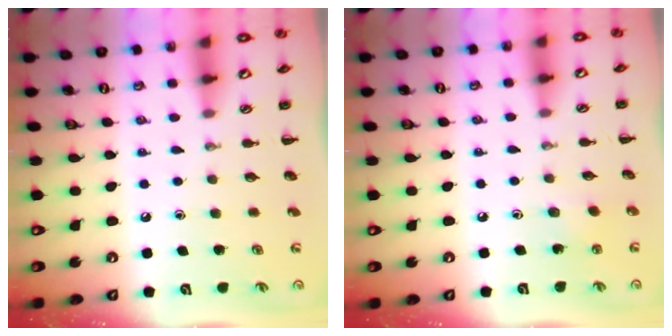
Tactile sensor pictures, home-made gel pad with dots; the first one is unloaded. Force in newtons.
{"total": 2.1, "press": 2.0, "slide": 0.6}